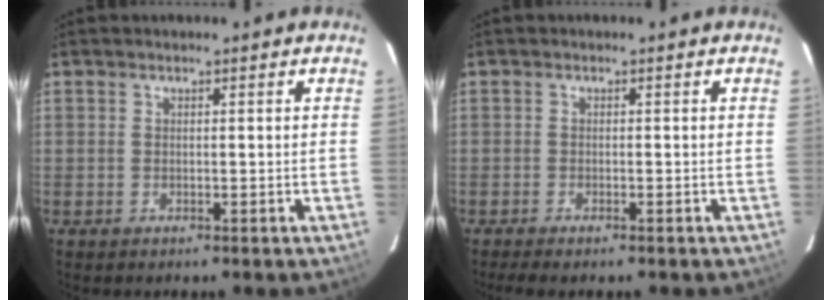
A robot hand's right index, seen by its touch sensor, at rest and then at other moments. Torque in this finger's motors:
{"motor_torque": [0.03, 0.05, 0.13, 0.02]}